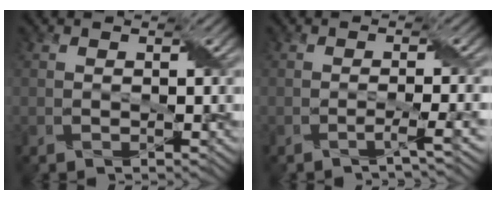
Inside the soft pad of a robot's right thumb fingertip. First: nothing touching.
{"total": 2.3, "force": [-1.2, 0.2, 2.0], "torque": [-0.030, 0.005, -0.034]}